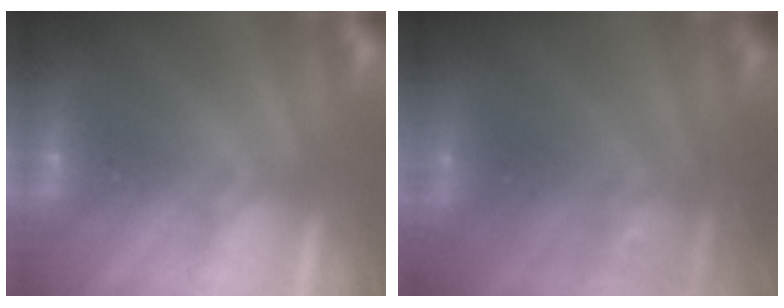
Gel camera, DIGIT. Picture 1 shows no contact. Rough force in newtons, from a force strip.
{"total": 3.0}